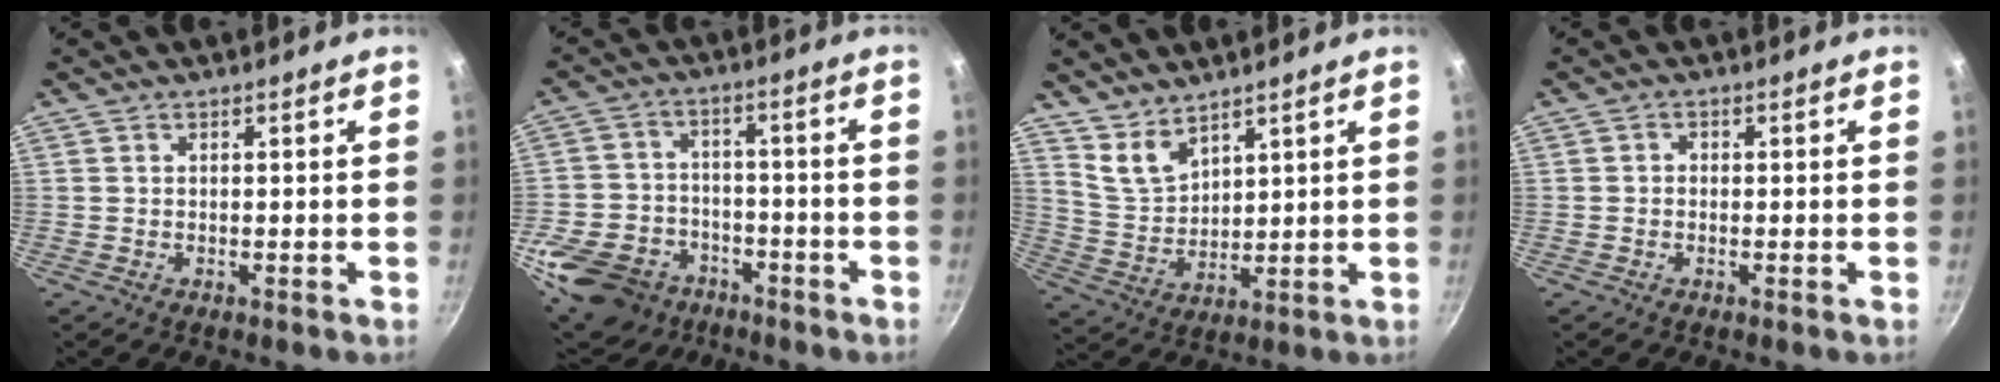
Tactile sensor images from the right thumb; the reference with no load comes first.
{"total": 17.8, "force": [-9.6, 13.1, 7.2], "torque": [-0.134, 0.048, -0.154]}
{"total": 6.6, "force": [5.3, 2.8, 2.8], "torque": [-0.044, -0.042, 0.115]}
{"total": 1.1, "force": [-0.2, 1.0, 0.5], "torque": [-0.005, 0.005, -0.005]}